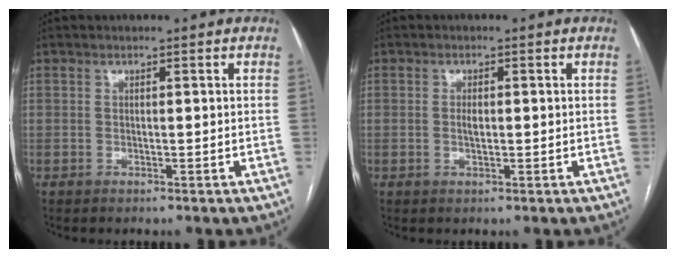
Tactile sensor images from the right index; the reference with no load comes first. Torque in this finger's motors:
{"motor_torque": [-0.08, -0.01, -0.01, 0.01]}